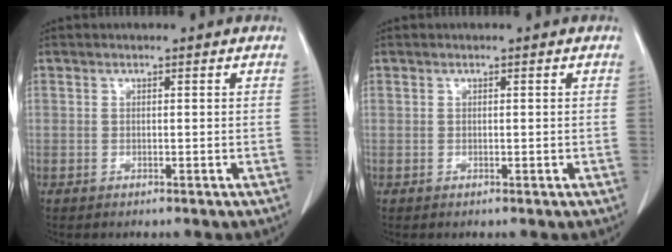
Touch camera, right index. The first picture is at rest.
{"total": 0.0}